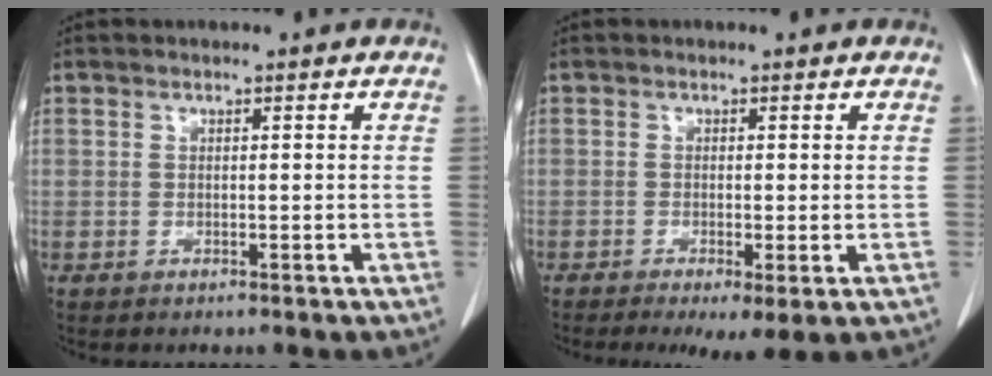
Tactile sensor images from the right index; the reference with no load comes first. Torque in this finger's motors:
{"motor_torque": [0.89, -0.84, 0.31, 0.09]}